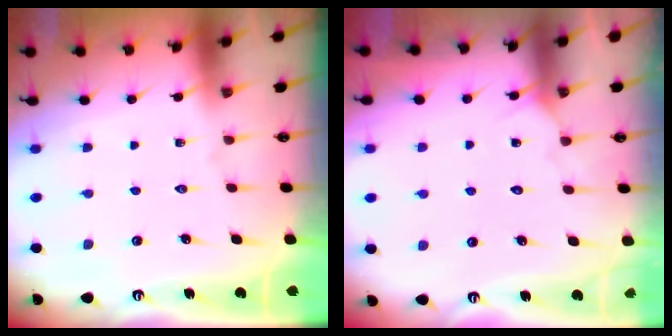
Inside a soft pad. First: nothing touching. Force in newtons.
{"total": 6.0, "press": 6.0, "slide": 0.4}